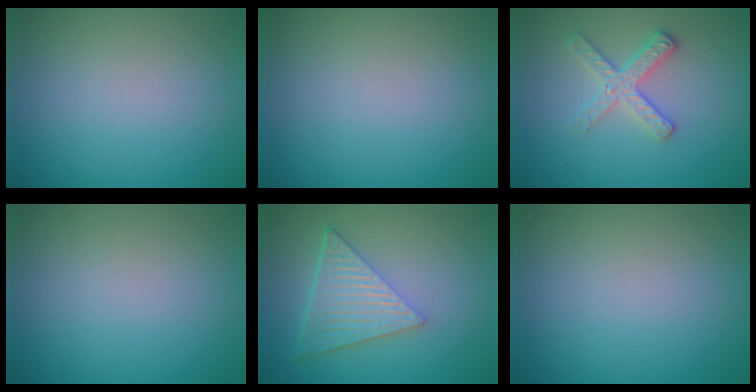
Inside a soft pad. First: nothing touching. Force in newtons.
{"total": 0.0}
{"total": 2.7, "press": 2.4, "slide": 1.2}
{"total": 0.0}
{"total": 6.5, "press": 4.5, "slide": 4.7}
{"total": 0.0}